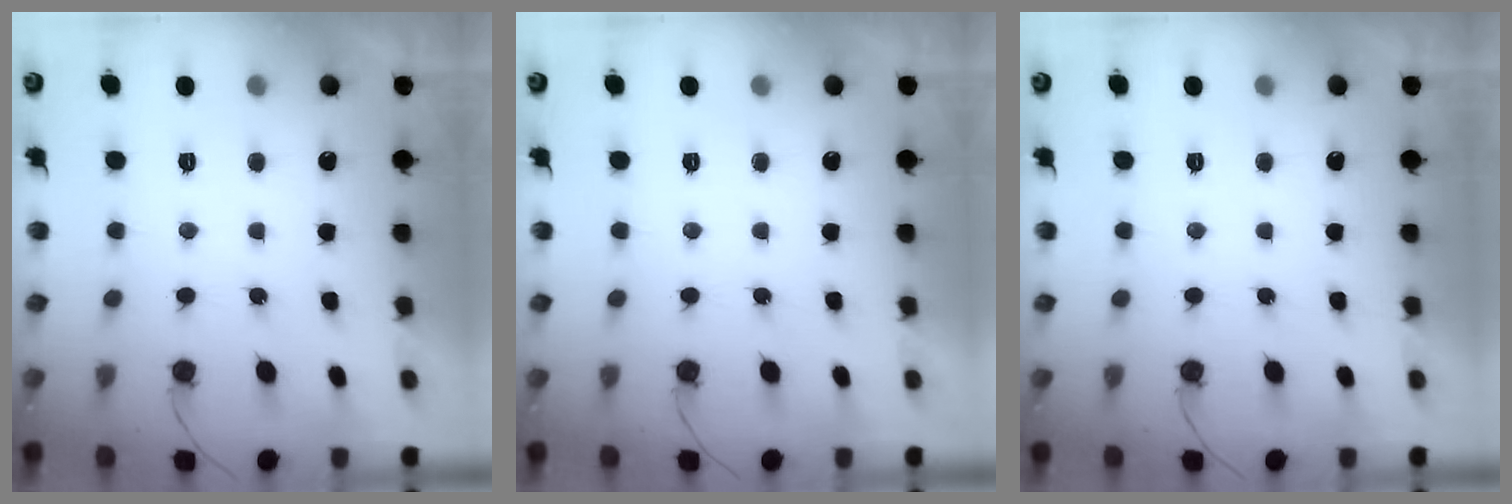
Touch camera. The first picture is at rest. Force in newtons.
{"total": 0.0}
{"total": 0.0}